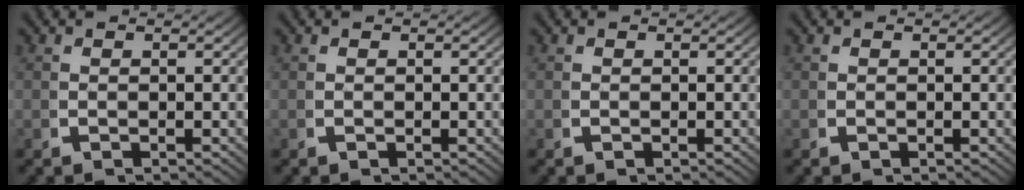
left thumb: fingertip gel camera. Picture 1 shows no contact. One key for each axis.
{"total": 0.0}
{"total": 0.0}
{"total": 0.0}